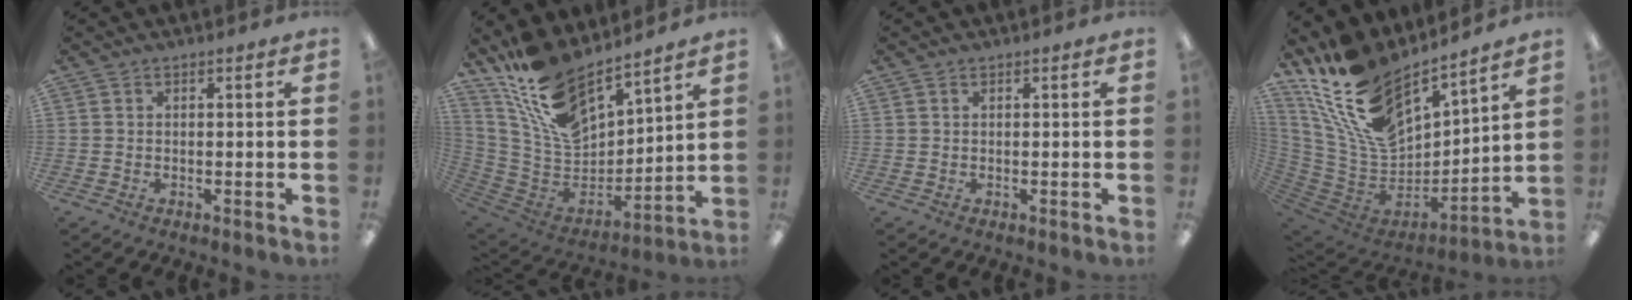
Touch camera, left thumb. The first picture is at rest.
{"total": 17.2, "force": [13.4, 7.1, 8.0], "torque": [-0.179, -0.092, 0.245]}
{"total": 0.0}
{"total": 21.0, "force": [15.2, 9.6, 10.8], "torque": [-0.234, -0.103, 0.280]}